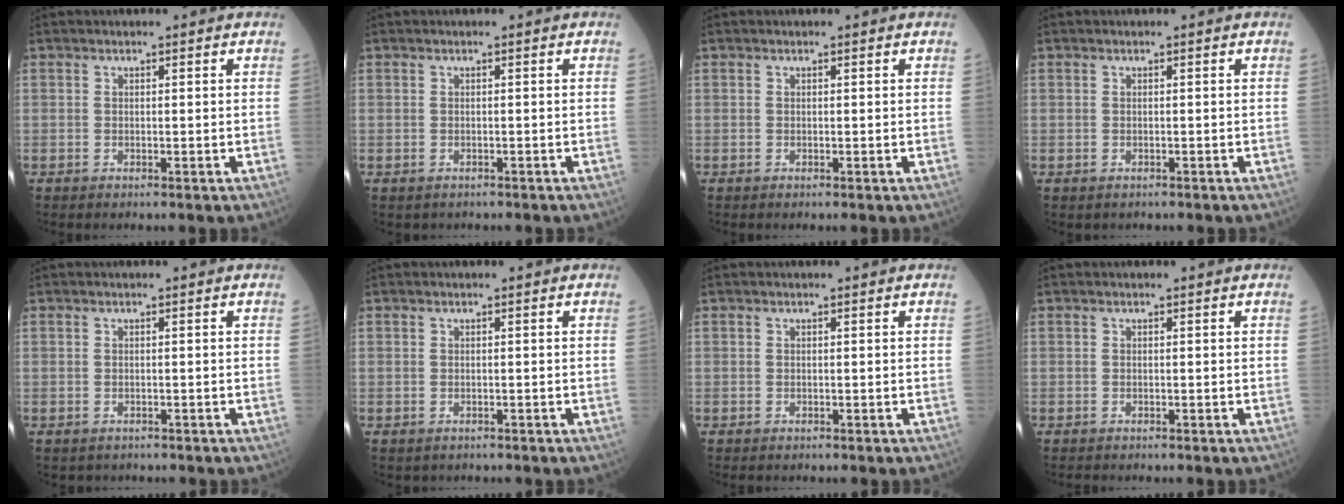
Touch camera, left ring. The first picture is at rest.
{"total": 1.1, "force": [-0.8, 0.7, 0.0], "torque": [-0.006, 0.002, -0.009]}
{"total": 0.0}
{"total": 0.5, "force": [-0.3, 0.4, 0.1], "torque": [-0.006, 0.002, -0.002]}
{"total": 1.8, "force": [-1.5, 1.0, 0.1], "torque": [-0.008, 0.001, -0.018]}
{"total": 1.3, "force": [-1.0, 0.8, 0.1], "torque": [-0.006, 0.001, -0.011]}
{"total": 0.6, "force": [-0.5, 0.2, 0.1], "torque": [-0.006, 0.001, -0.007]}
{"total": 1.0, "force": [-0.9, 0.3, 0.3], "torque": [-0.007, -0.002, -0.011]}